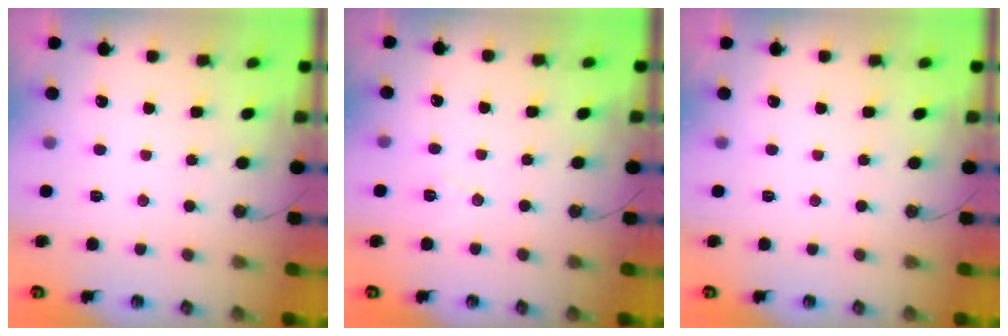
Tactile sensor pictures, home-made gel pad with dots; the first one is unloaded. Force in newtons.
{"total": 5.9, "press": 3.9, "slide": 4.5}
{"total": 0.0}